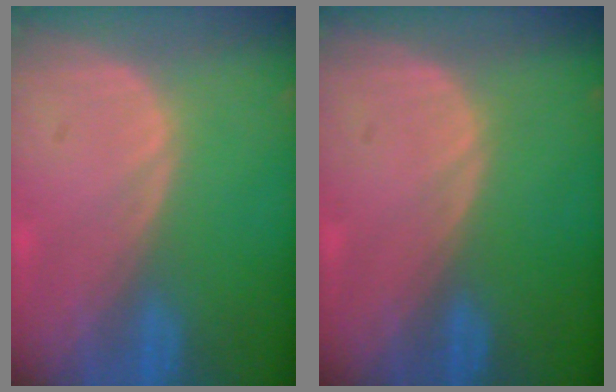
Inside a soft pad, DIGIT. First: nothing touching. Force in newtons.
{"total": 0.0}